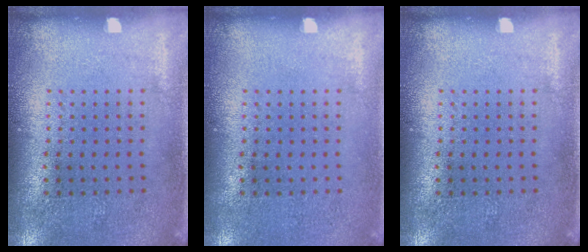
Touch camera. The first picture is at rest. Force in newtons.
{"total": 0.0}
{"total": 0.0}